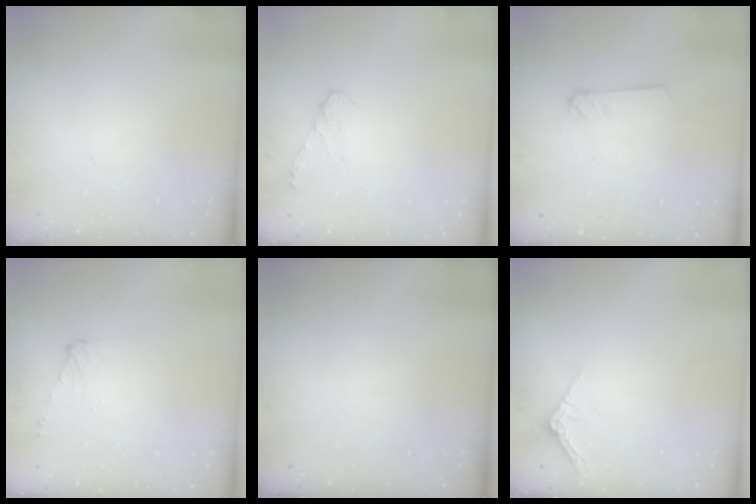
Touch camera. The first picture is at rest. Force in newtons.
{"total": 6.4, "press": 6.3, "slide": 0.6}
{"total": 2.4, "press": 2.4, "slide": 0.3}
{"total": 4.3, "press": 4.2, "slide": 0.6}
{"total": 0.0}
{"total": 2.5, "press": 2.5, "slide": 0.2}